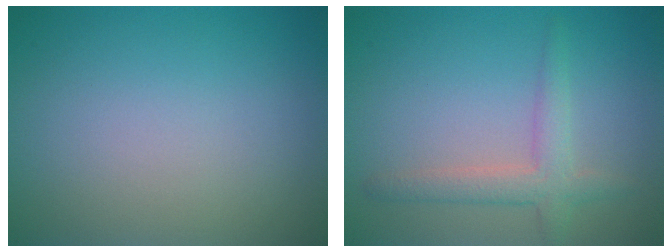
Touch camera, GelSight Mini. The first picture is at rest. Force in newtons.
{"total": 2.9, "press": 2.8, "slide": 0.1}